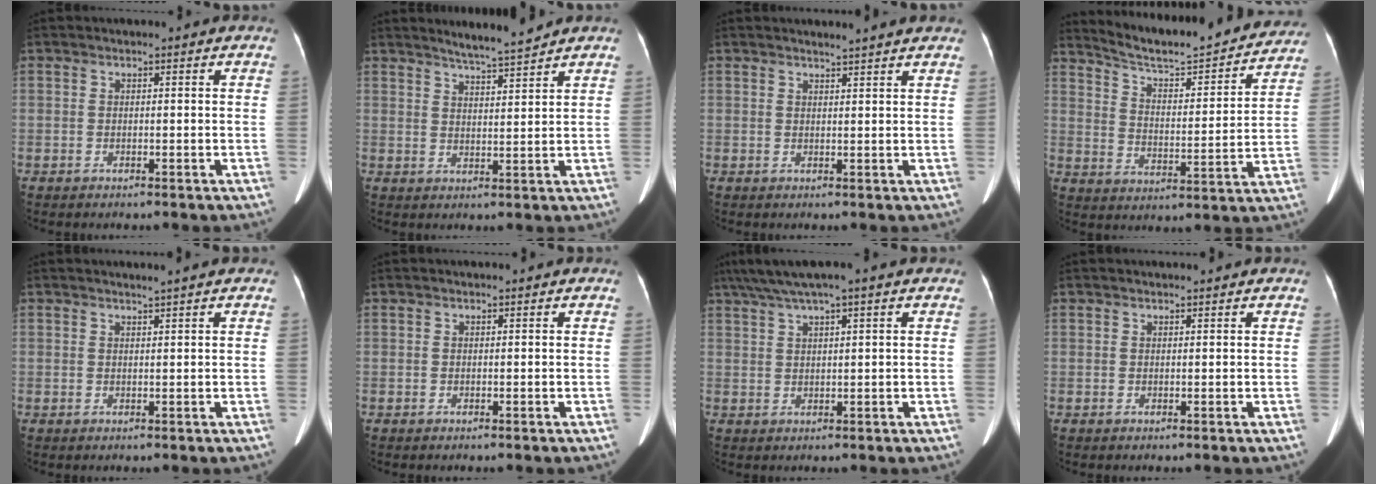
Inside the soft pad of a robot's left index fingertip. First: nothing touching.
{"total": 4.9, "force": [4.5, -0.7, 1.7], "torque": [-0.034, -0.005, 0.078]}
{"total": 3.8, "force": [3.5, -0.4, 1.4], "torque": [-0.023, 0.006, 0.039]}
{"total": 19.1, "force": [18.0, 2.1, 6.1], "torque": [-0.094, -0.021, 0.248]}
{"total": 1.6, "force": [1.4, -0.4, 0.7], "torque": [-0.010, 0.003, 0.025]}
{"total": 0.0}
{"total": 6.7, "force": [4.8, -0.1, 4.7], "torque": [-0.091, 0.039, 0.086]}
{"total": 0.8, "force": [0.8, 0.1, 0.1], "torque": [-0.008, 0.006, 0.014]}